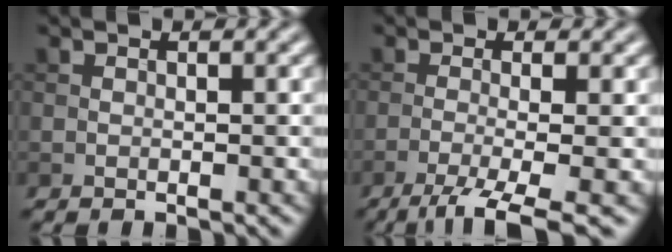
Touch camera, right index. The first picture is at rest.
{"total": 5.6, "force": [-3.1, 1.1, 4.6], "torque": [-0.069, -0.003, -0.063]}